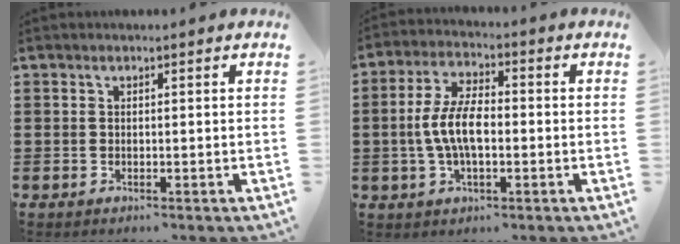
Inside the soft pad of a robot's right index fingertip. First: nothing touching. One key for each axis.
{"total": 7.7, "fx": -0.9, "fy": 3.6, "fz": 6.8, "tx": -0.156, "ty": -0.002, "tz": -0.025}